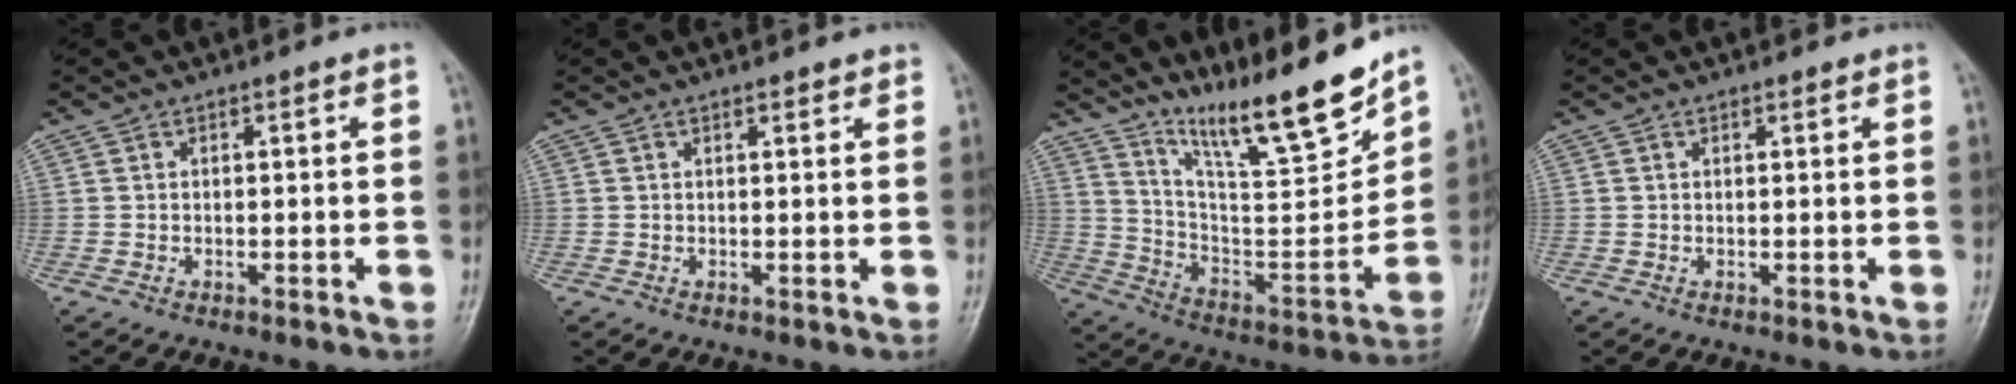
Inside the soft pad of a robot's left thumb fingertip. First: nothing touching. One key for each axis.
{"total": 1.8, "fx": 1.4, "fy": 0.6, "fz": 0.9, "tx": -0.007, "ty": -0.004, "tz": 0.016}
{"total": 19.5, "fx": 15.5, "fy": 2.5, "fz": 11.6, "tx": -0.153, "ty": -0.099, "tz": 0.273}
{"total": 0.8, "fx": 0.6, "fy": 0.3, "fz": 0.3, "tx": -0.006, "ty": -0.004, "tz": 0.008}